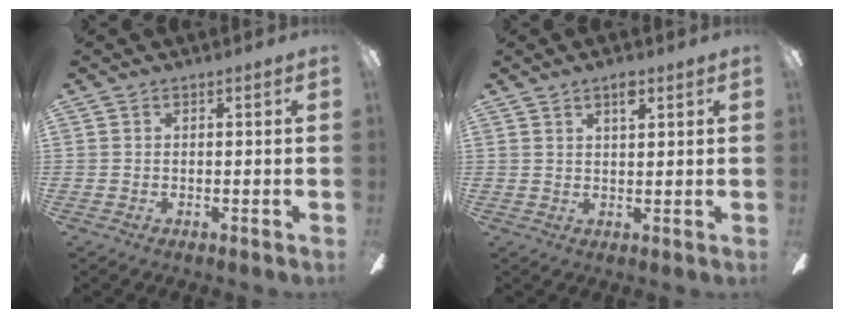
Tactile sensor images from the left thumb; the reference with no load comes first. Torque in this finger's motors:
{"motor_torque": [-0.16, -0.22, -0.30, 0.00, -0.04]}